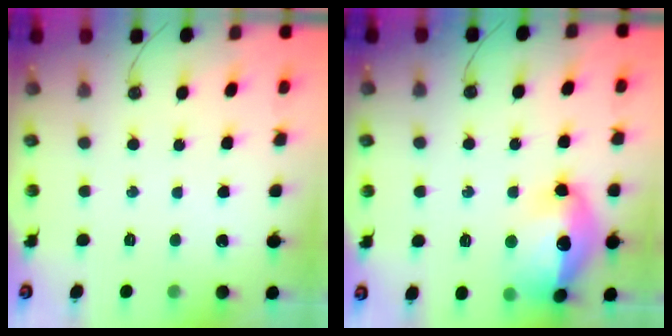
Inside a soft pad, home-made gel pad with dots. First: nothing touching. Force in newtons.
{"total": 17.8, "press": 17.8, "slide": 1.4}